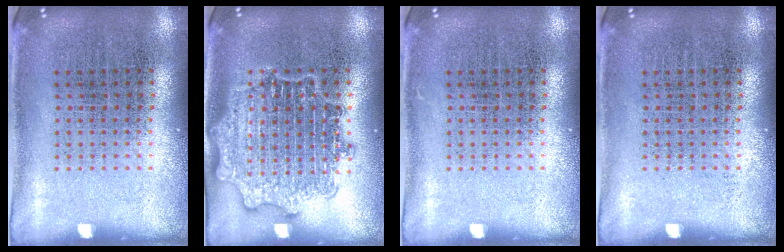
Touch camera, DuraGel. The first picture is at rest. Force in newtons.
{"total": 2.8, "press": 2.8, "slide": 0.4}
{"total": 0.0}
{"total": 0.0}